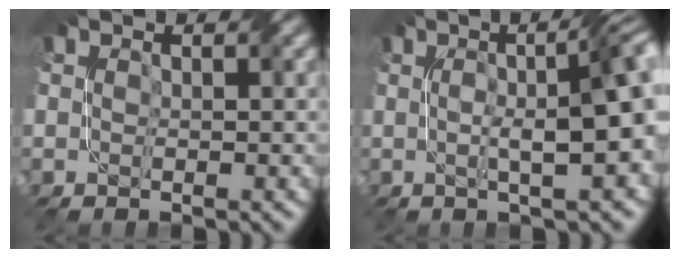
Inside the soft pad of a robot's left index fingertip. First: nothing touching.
{"total": 8.8, "force": [0.7, 2.1, 8.5], "torque": [-0.093, 0.019, 0.007]}